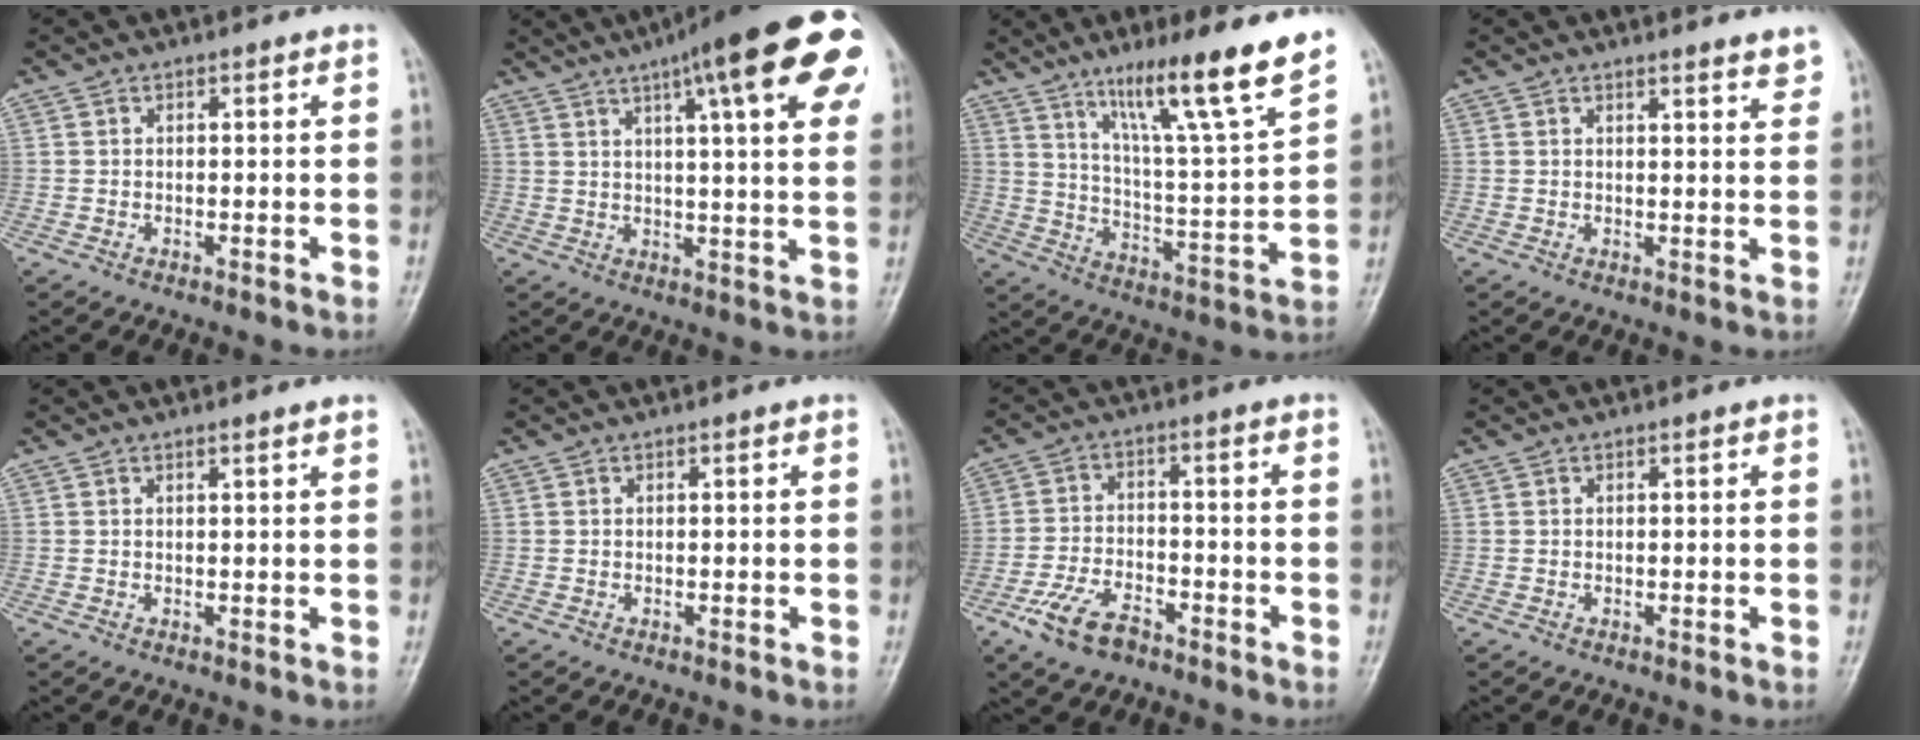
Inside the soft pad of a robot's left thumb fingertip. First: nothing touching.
{"total": 22.7, "force": [10.9, 4.9, 19.2], "torque": [-0.261, 0.000, 0.136]}
{"total": 17.6, "force": [11.9, 0.9, 13.0], "torque": [-0.191, -0.065, 0.195]}
{"total": 3.4, "force": [3.0, 0.5, 1.5], "torque": [-0.010, -0.020, 0.031]}
{"total": 1.1, "force": [0.9, -0.2, 0.6], "torque": [-0.011, -0.003, 0.016]}
{"total": 0.0}
{"total": 8.1, "force": [-5.2, 4.1, 4.7], "torque": [-0.093, 0.019, -0.099]}
{"total": 0.0}